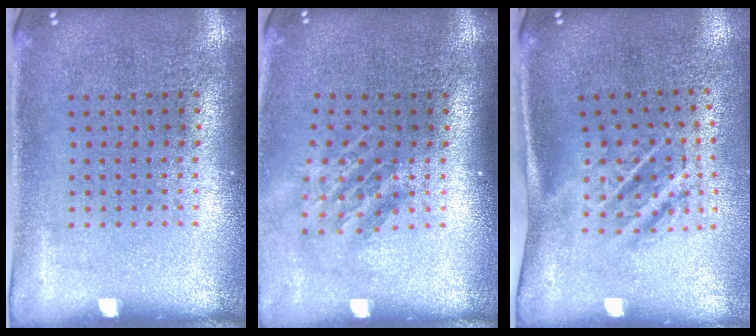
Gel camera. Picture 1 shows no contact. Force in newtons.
{"total": 1.6, "press": 1.2, "slide": 1.1}
{"total": 1.8, "press": 1.2, "slide": 1.3}